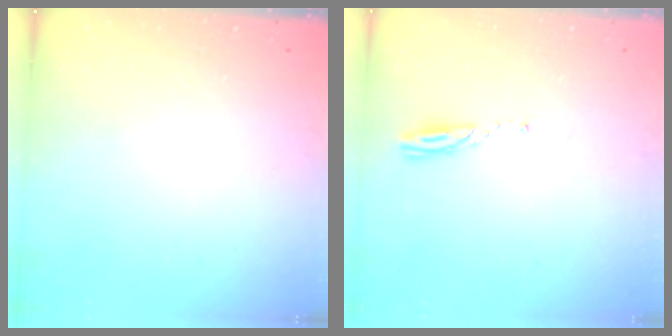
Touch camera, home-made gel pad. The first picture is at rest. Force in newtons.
{"total": 3.6, "press": 3.6, "slide": 0.4}